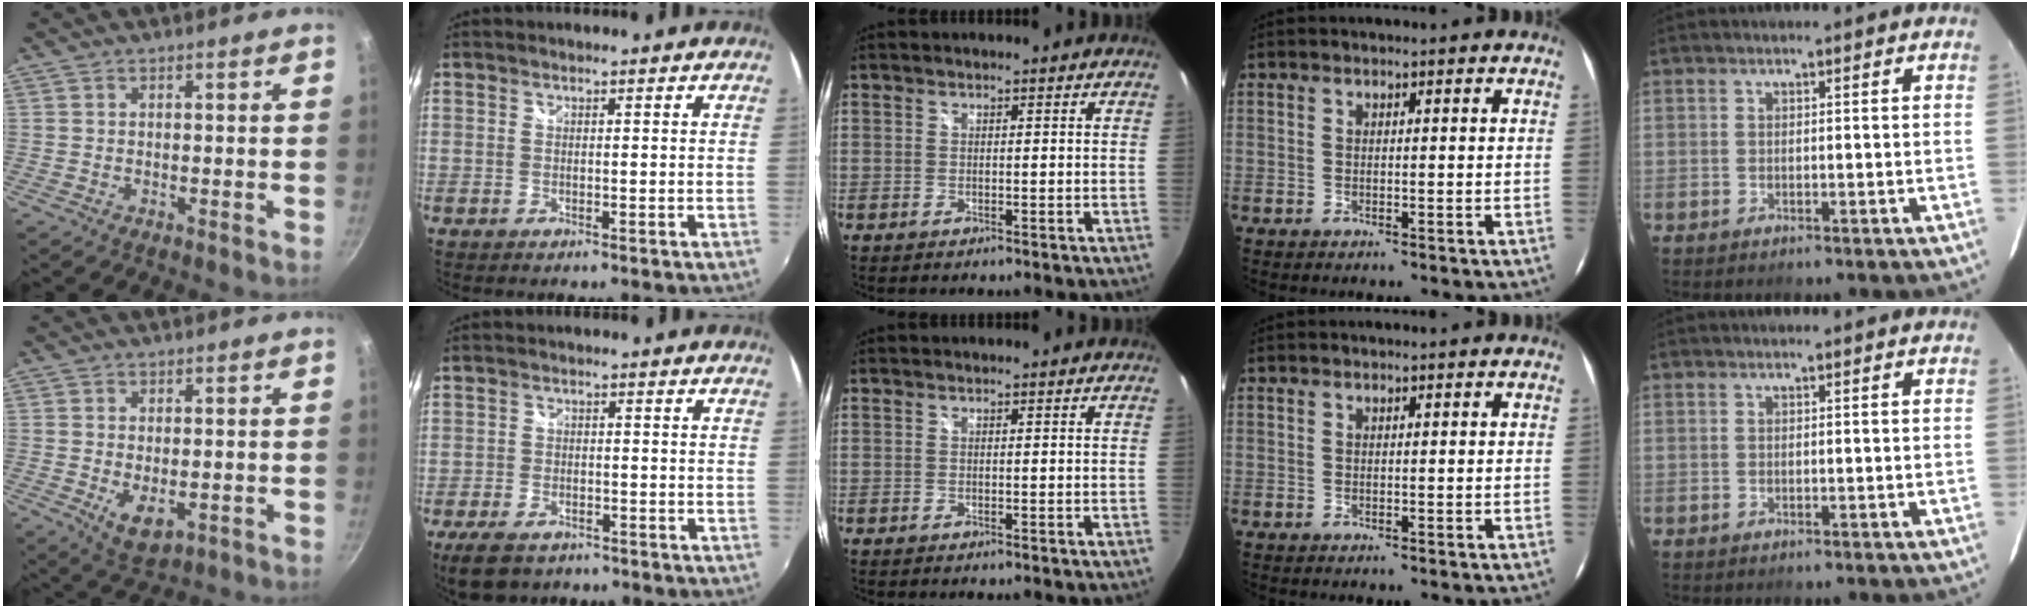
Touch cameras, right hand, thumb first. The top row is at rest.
{"thumb": {"total": 6.0, "force": [-1.2, 3.4, 4.8], "torque": [-0.076, -0.015, -0.008]}, "index": {"total": 7.7, "force": [-5.5, 3.9, 3.8], "torque": [-0.101, -0.012, -0.096]}}